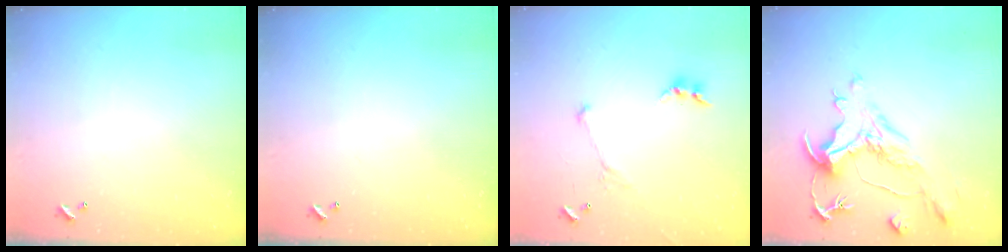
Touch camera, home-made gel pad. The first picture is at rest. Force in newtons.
{"total": 0.0}
{"total": 3.8, "press": 3.7, "slide": 0.9}
{"total": 1.9, "press": 0.8, "slide": 1.8}